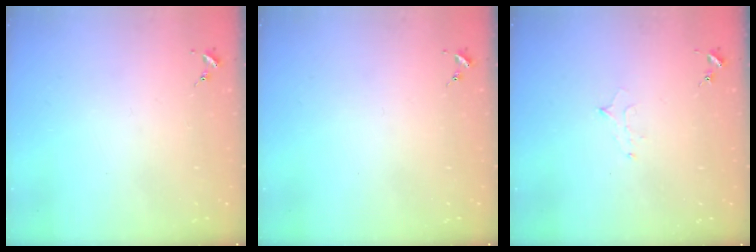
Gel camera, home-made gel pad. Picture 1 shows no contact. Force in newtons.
{"total": 0.0}
{"total": 5.8, "press": 5.7, "slide": 0.6}